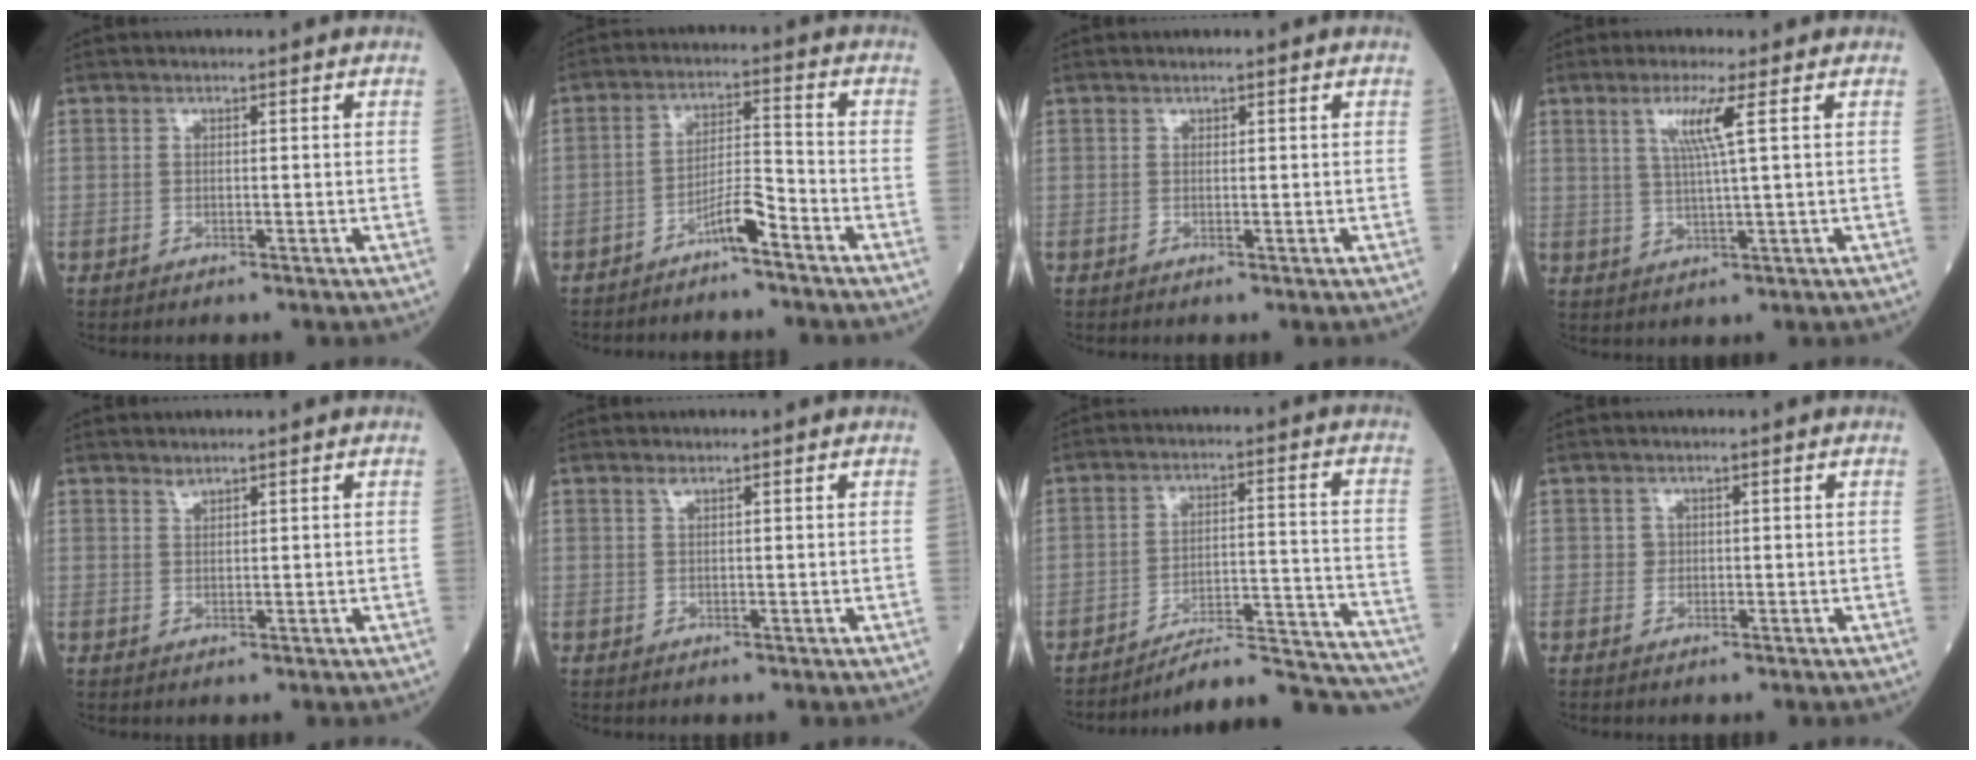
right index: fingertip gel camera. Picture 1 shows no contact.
{"total": 5.0, "force": [-3.7, 0.3, 3.4], "torque": [-0.059, 0.010, -0.067]}
{"total": 0.0}
{"total": 5.1, "force": [1.9, -0.8, 4.6], "torque": [-0.092, -0.001, 0.038]}
{"total": 0.9, "force": [0.9, 0.1, 0.2], "torque": [-0.005, -0.004, 0.017]}
{"total": 0.7, "force": [0.5, 0.1, 0.4], "torque": [-0.011, 0.001, 0.011]}
{"total": 18.2, "force": [-17.9, -0.4, 2.8], "torque": [-0.004, 0.024, -0.247]}
{"total": 0.6, "force": [0.0, 0.6, 0.0], "torque": [0.008, 0.005, -0.003]}